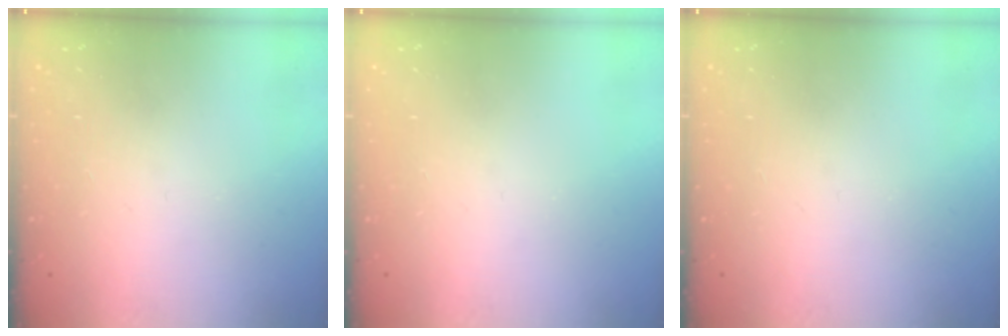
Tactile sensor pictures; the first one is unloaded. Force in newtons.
{"total": 0.0}
{"total": 0.0}